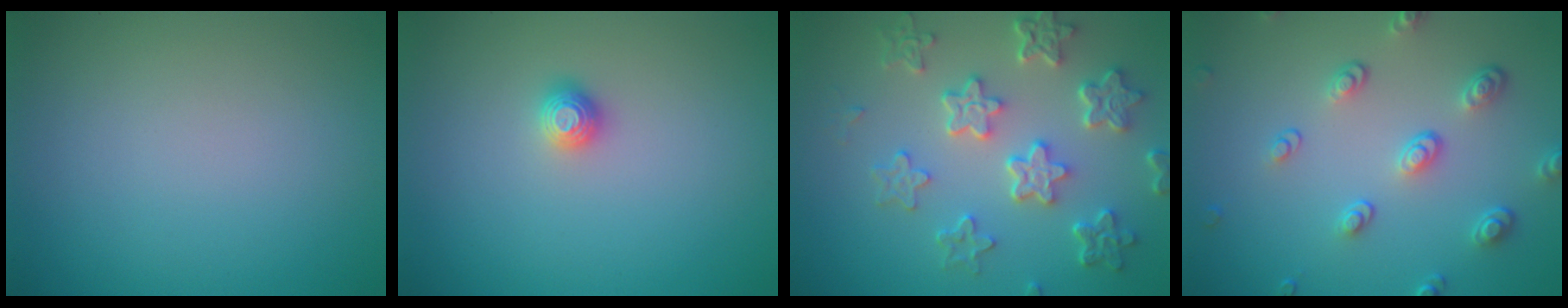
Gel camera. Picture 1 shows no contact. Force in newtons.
{"total": 1.1, "press": 1.1, "slide": 0.3}
{"total": 6.1, "press": 4.7, "slide": 3.9}
{"total": 3.6, "press": 2.8, "slide": 2.3}